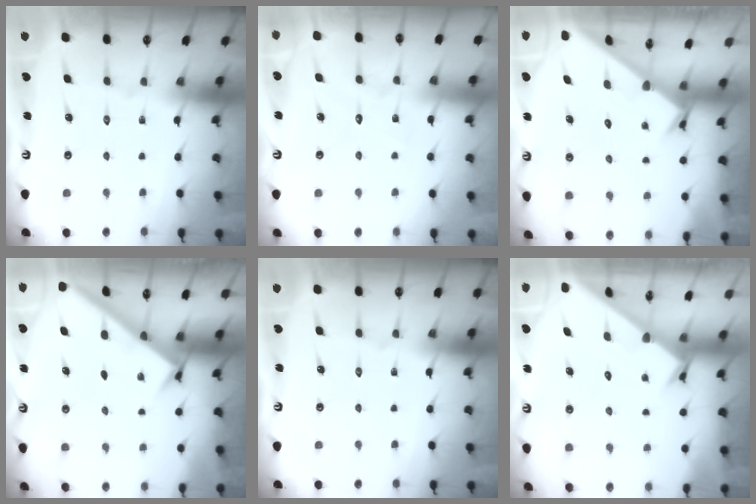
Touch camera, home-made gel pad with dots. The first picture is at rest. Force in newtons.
{"total": 3.9, "press": 3.9, "slide": 0.3}
{"total": 1.7, "press": 1.7, "slide": 0.1}
{"total": 2.2, "press": 2.2, "slide": 0.2}
{"total": 0.0}
{"total": 1.7, "press": 1.7, "slide": 0.1}